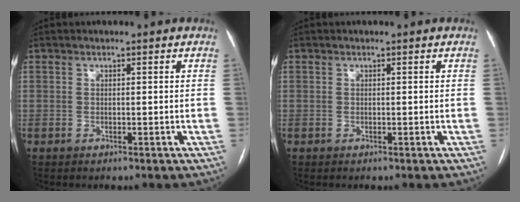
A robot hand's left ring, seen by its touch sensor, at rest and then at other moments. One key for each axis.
{"total": 0.0}